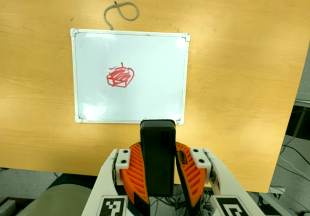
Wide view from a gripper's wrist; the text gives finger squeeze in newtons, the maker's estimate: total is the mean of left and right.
{"total": 9.7, "left": 8.1, "right": 11.4}